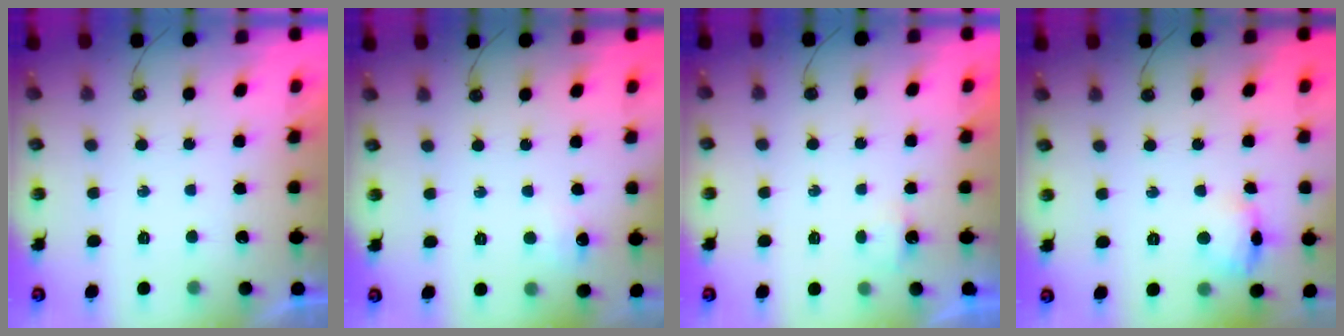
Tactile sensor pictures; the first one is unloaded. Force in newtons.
{"total": 5.3, "press": 5.2, "slide": 0.7}
{"total": 5.2, "press": 1.8, "slide": 4.9}
{"total": 8.4, "press": 8.3, "slide": 1.2}